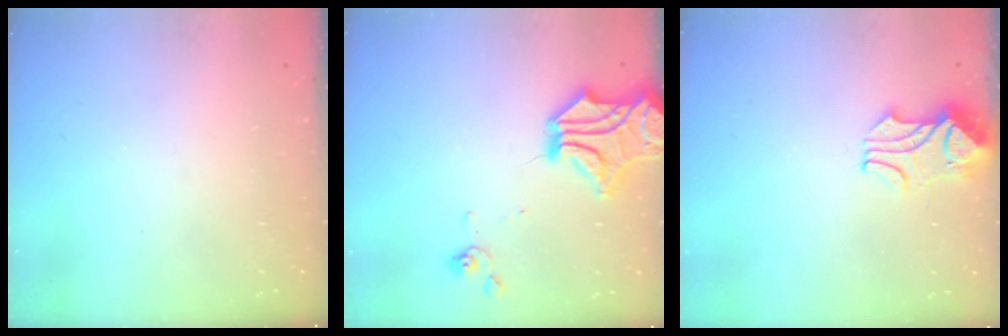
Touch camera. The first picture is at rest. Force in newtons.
{"total": 11.1, "press": 10.8, "slide": 2.9}
{"total": 2.2, "press": 2.0, "slide": 0.8}